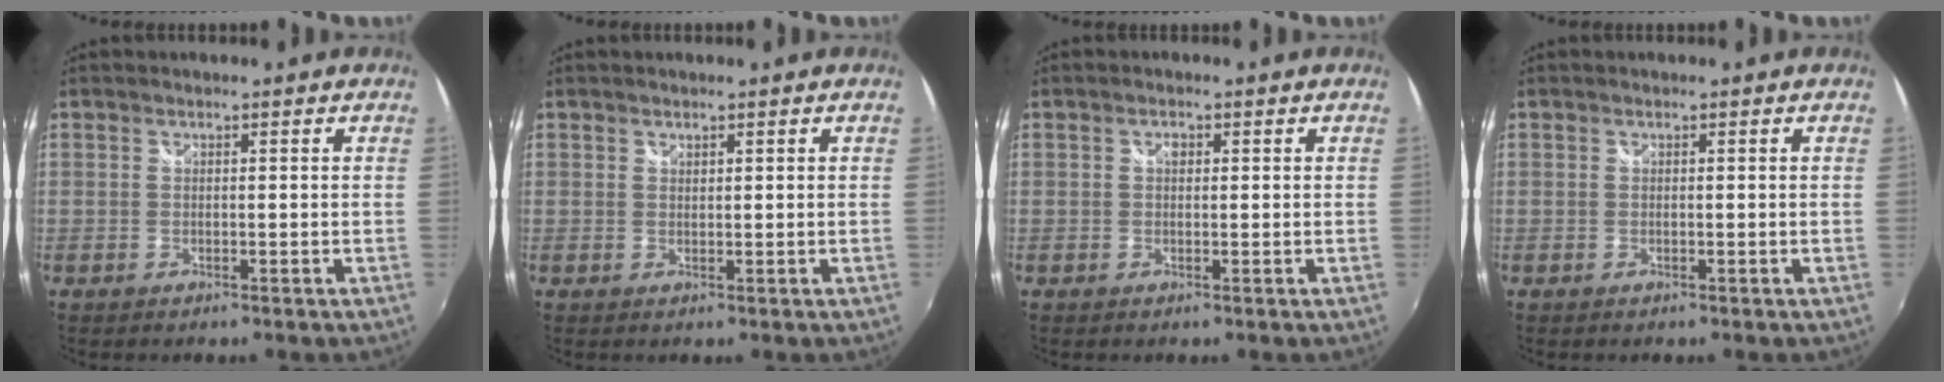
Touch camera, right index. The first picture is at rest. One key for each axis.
{"total": 0.6, "fx": 0.5, "fy": 0.3, "fz": 0.1, "tx": 0.000, "ty": 0.000, "tz": 0.010}
{"total": 1.1, "fx": 0.2, "fy": 0.8, "fz": 0.7, "tx": -0.009, "ty": 0.004, "tz": 0.002}
{"total": 0.0}